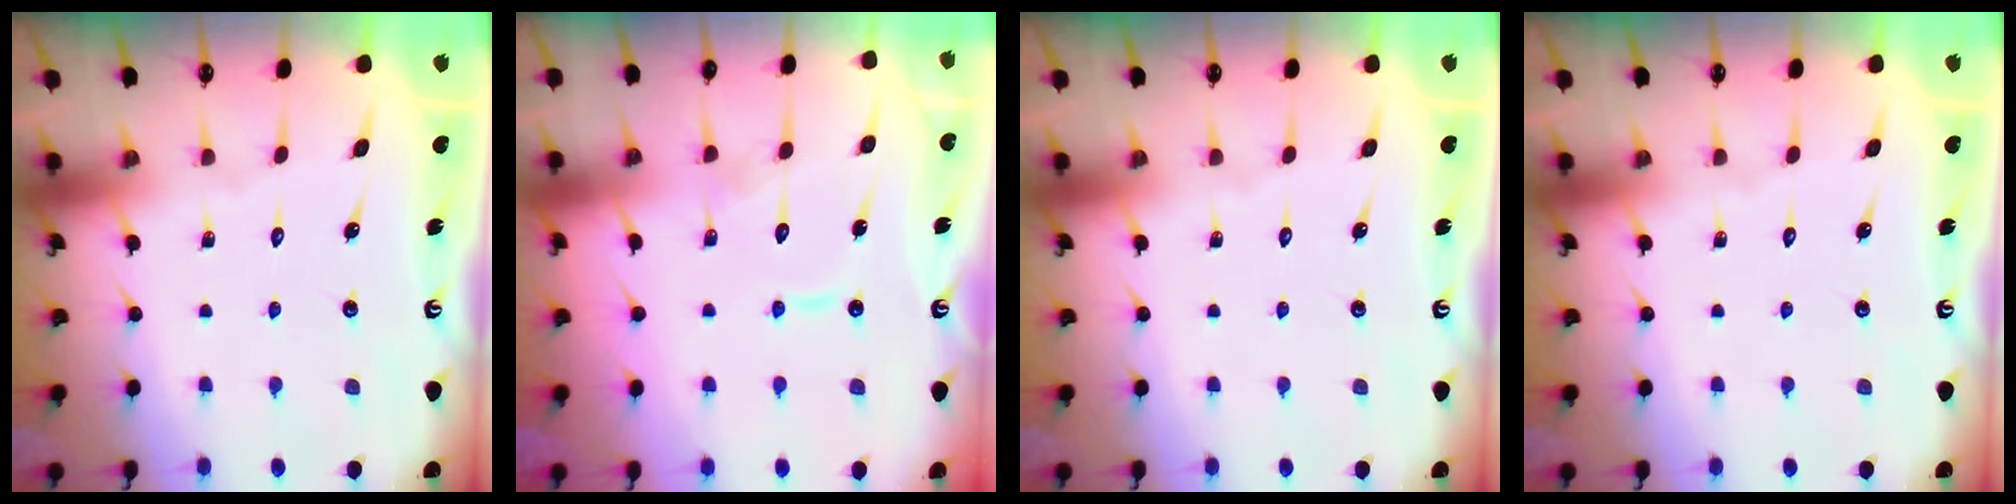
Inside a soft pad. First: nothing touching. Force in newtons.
{"total": 8.4, "press": 8.4, "slide": 0.9}
{"total": 0.0}
{"total": 0.0}